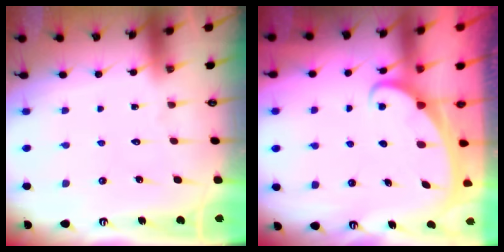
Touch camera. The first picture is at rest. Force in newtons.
{"total": 1.9, "press": 1.9, "slide": 0.1}